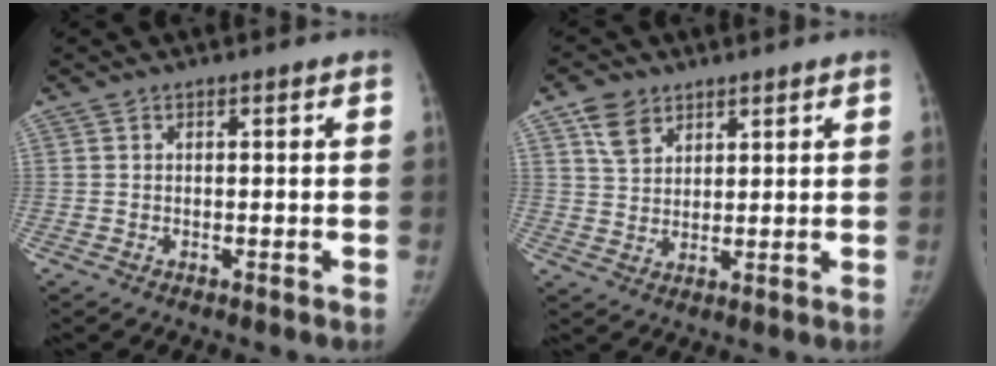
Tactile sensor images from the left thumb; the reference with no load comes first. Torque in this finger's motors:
{"motor_torque": [0.95, 0.98, 0.82, -0.56, 0.22]}